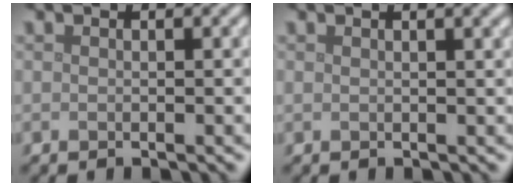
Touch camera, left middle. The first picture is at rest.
{"total": 2.6, "force": [1.4, 1.0, 1.9], "torque": [-0.011, 0.005, 0.016]}